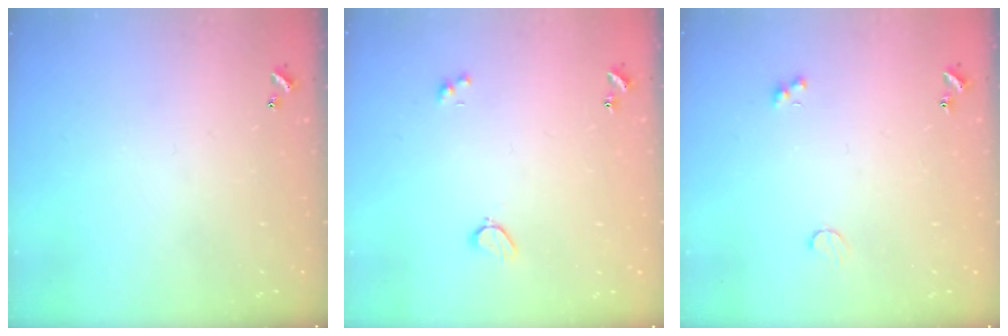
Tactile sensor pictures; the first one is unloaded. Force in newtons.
{"total": 3.6, "press": 3.5, "slide": 0.8}
{"total": 2.1, "press": 2.0, "slide": 0.8}